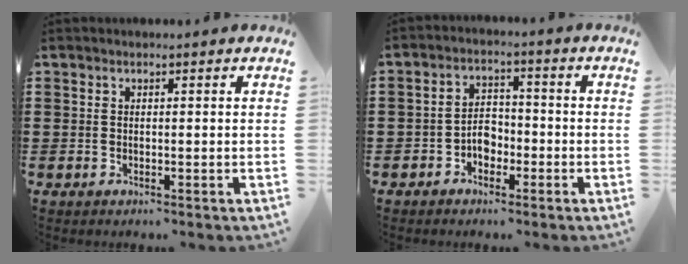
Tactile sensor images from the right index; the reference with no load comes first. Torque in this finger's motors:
{"motor_torque": [0.16, 0.18, 0.07, -0.03]}